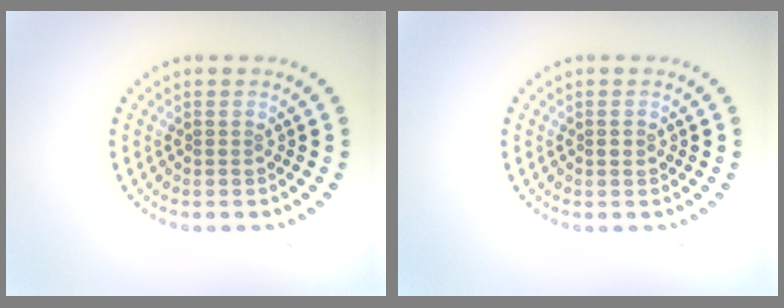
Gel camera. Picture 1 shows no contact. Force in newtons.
{"total": 0.8, "press": 0.8, "slide": 0.1}